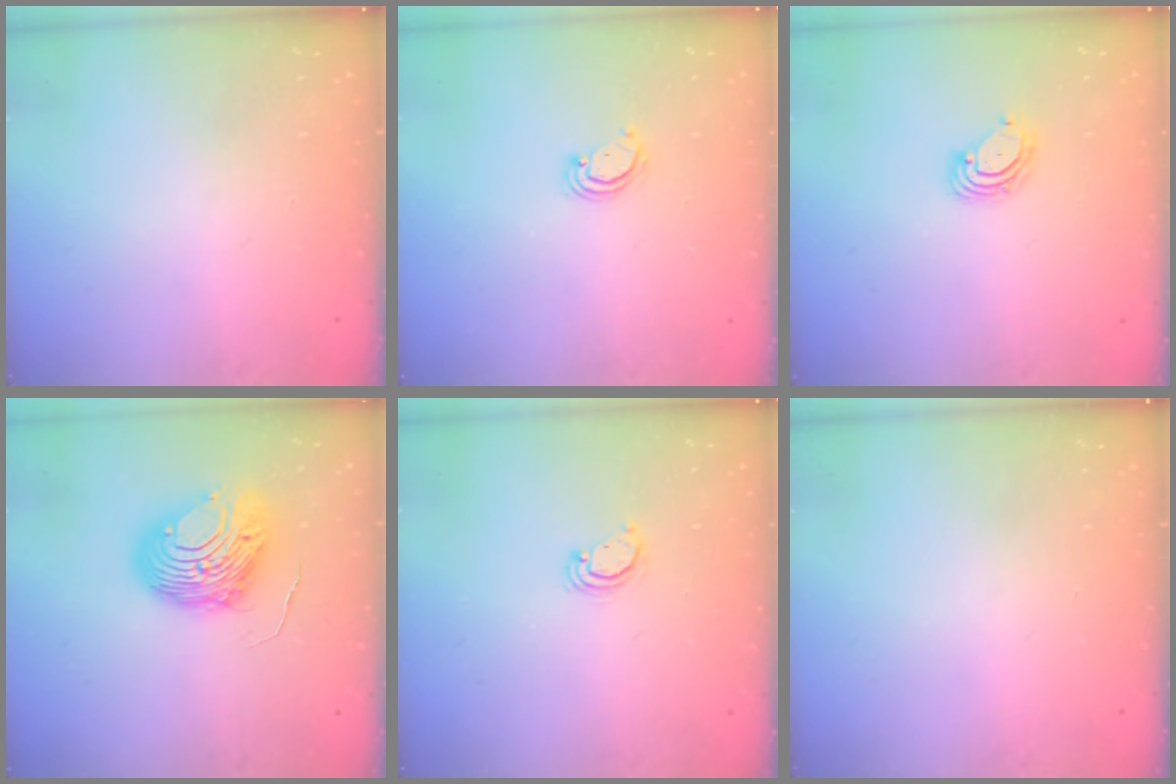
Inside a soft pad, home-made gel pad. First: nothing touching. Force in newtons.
{"total": 2.5, "press": 2.4, "slide": 0.2}
{"total": 3.9, "press": 3.9, "slide": 0.3}
{"total": 10.6, "press": 10.5, "slide": 1.4}
{"total": 2.2, "press": 2.2, "slide": 0.3}
{"total": 0.0}